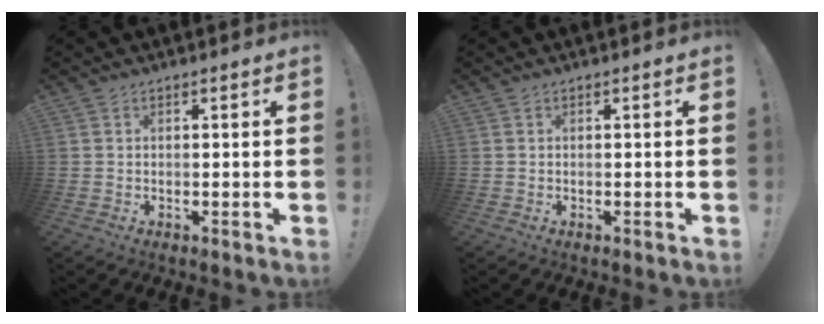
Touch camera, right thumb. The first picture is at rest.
{"total": 0.0}